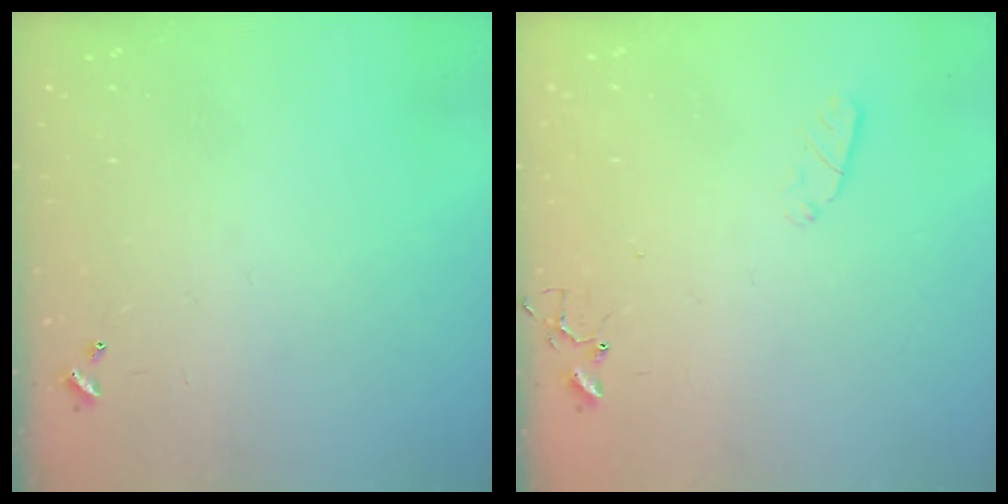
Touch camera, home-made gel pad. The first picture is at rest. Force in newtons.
{"total": 2.9, "press": 2.8, "slide": 0.5}